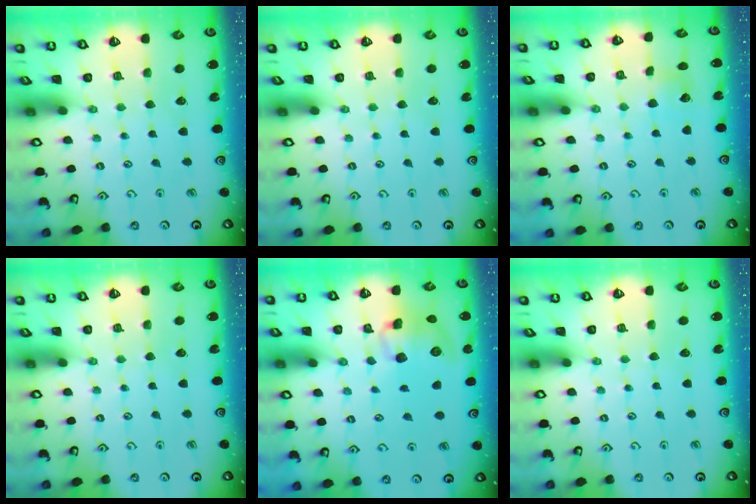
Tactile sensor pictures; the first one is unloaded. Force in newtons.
{"total": 0.0}
{"total": 4.7, "press": 4.6, "slide": 0.6}
{"total": 0.0}
{"total": 10.3, "press": 10.3, "slide": 0.5}
{"total": 0.0}